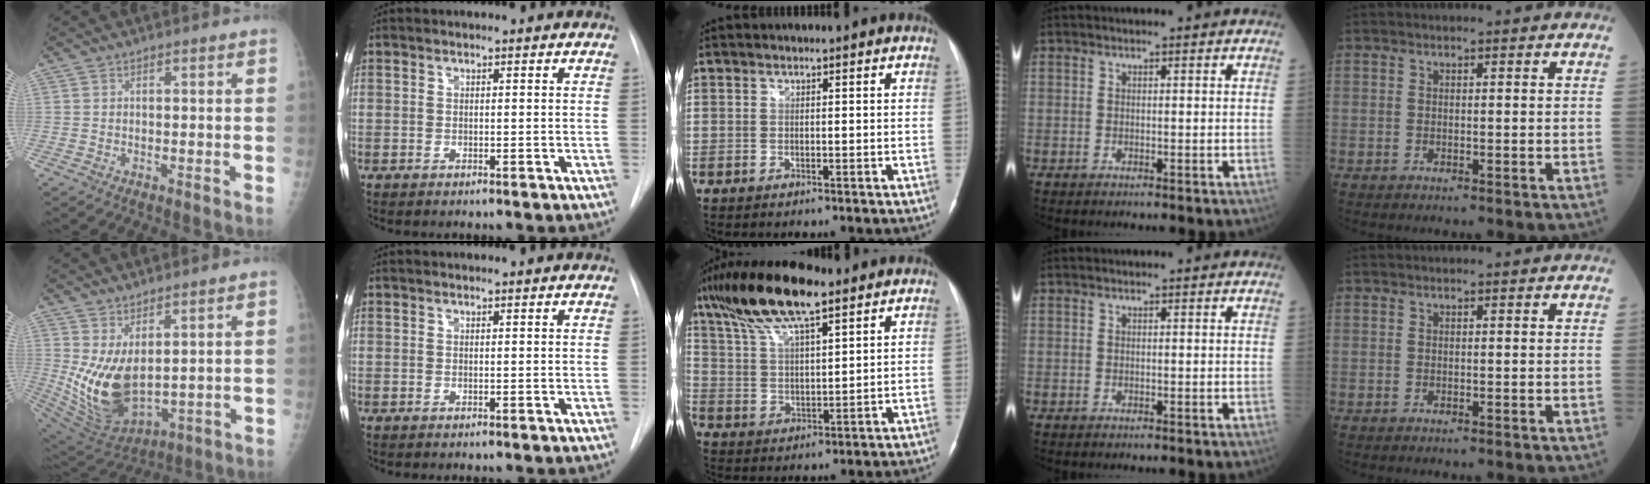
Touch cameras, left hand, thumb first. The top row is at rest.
{"thumb": {"total": 12.5, "force": [2.9, 6.4, 10.3], "torque": [-0.185, -0.038, 0.082]}, "middle": {"total": 13.8, "force": [9.5, 3.1, 9.5], "torque": [-0.188, 0.024, 0.177]}}